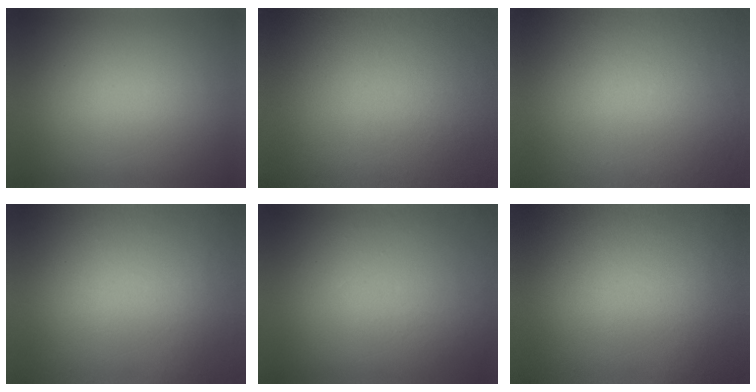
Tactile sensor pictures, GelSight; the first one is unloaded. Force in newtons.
{"total": 1.2}
{"total": 5.6}
{"total": 7.0}
{"total": 1.2}
{"total": 7.0}